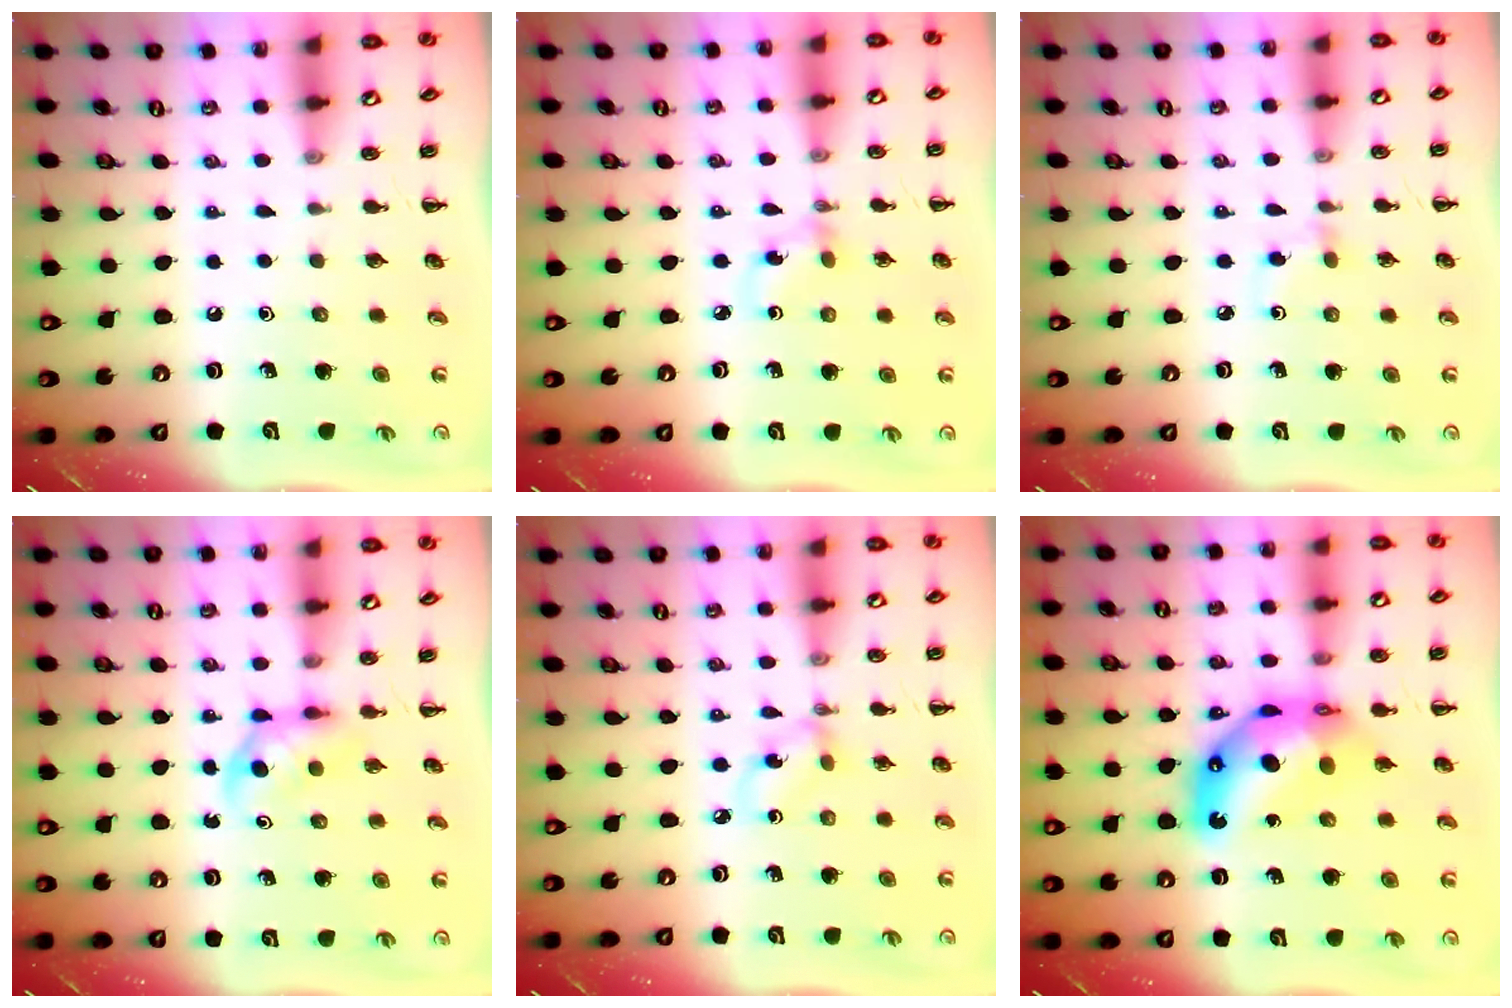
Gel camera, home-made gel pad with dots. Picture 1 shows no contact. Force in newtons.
{"total": 2.8, "press": 2.6, "slide": 1.0}
{"total": 2.9, "press": 2.6, "slide": 1.2}
{"total": 4.2, "press": 4.0, "slide": 1.2}
{"total": 2.9, "press": 2.8, "slide": 0.6}
{"total": 12.3, "press": 11.7, "slide": 3.7}